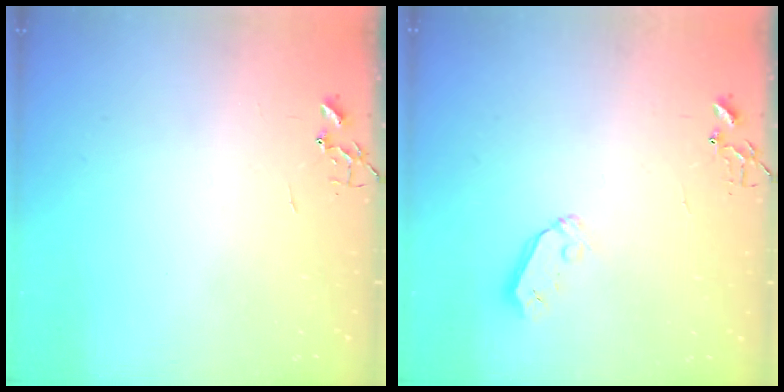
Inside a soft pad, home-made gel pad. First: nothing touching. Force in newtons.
{"total": 5.6, "press": 5.5, "slide": 1.1}